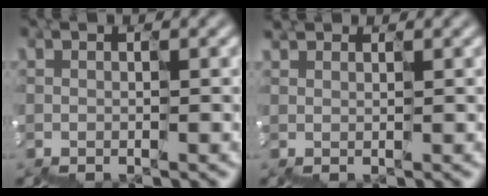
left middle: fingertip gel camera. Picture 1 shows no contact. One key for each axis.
{"total": 0.9, "fx": 0.8, "fy": 0.3, "fz": 0.1, "tx": -0.003, "ty": 0.011, "tz": 0.014}